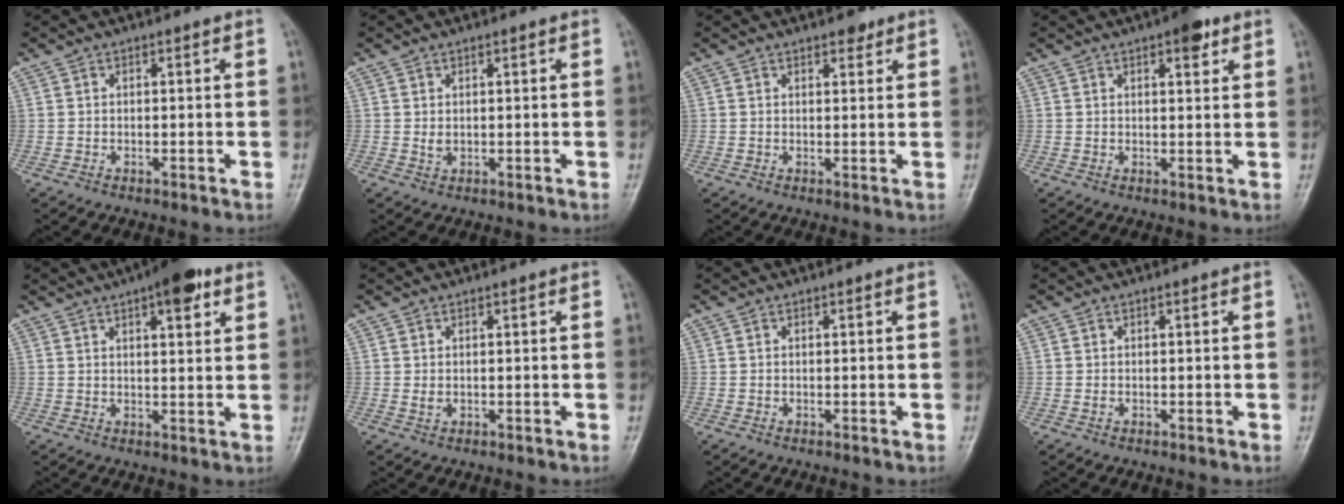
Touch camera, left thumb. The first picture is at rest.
{"total": 1.5, "force": [0.6, 0.7, 1.2], "torque": [-0.021, -0.004, 0.017]}
{"total": 2.1, "force": [1.5, 1.0, 1.0], "torque": [-0.004, -0.007, 0.018]}
{"total": 4.5, "force": [2.6, 1.7, 3.3], "torque": [-0.034, -0.009, 0.031]}
{"total": 12.5, "force": [7.2, 3.9, 9.4], "torque": [-0.115, -0.019, 0.102]}
{"total": 1.3, "force": [0.5, 0.6, 1.1], "torque": [-0.019, 0.000, 0.013]}
{"total": 0.0}
{"total": 0.6, "force": [0.2, 0.3, 0.5], "torque": [-0.009, 0.005, 0.005]}